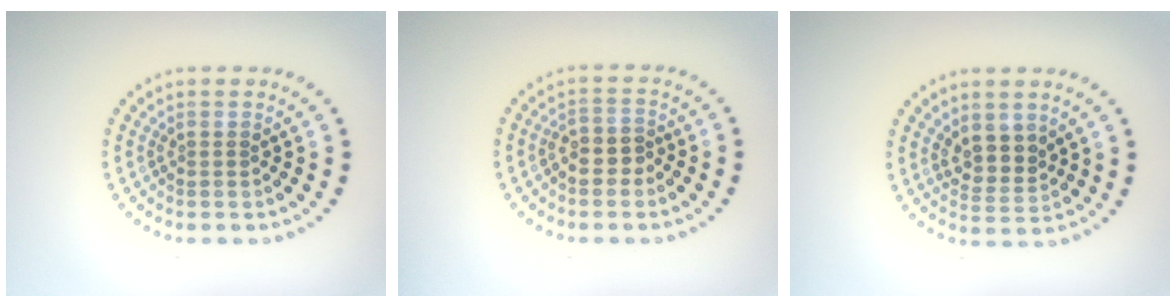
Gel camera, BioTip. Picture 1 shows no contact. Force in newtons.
{"total": 2.2, "press": 2.1, "slide": 0.7}
{"total": 2.6, "press": 2.2, "slide": 1.4}